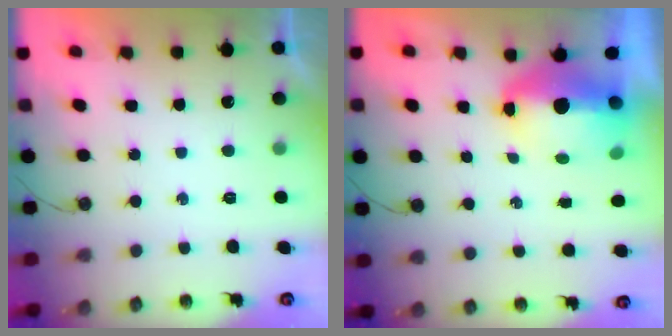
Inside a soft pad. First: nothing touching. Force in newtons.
{"total": 9.0, "press": 9.0, "slide": 1.0}